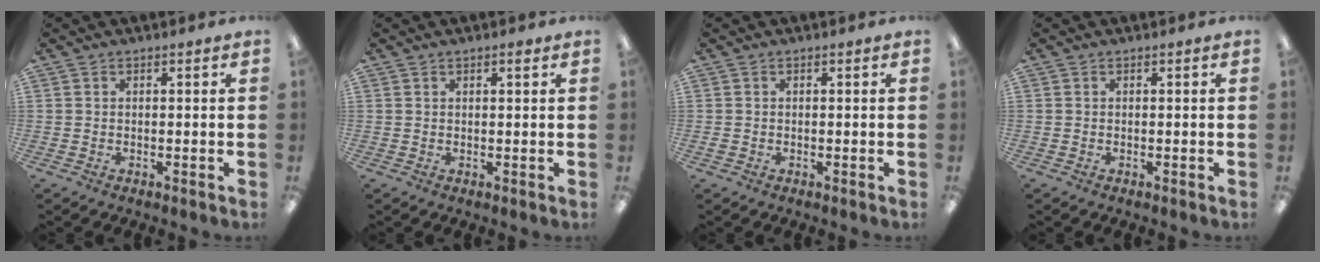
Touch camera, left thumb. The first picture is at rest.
{"total": 1.2, "force": [0.9, 0.3, 0.7], "torque": [-0.007, -0.003, 0.013]}
{"total": 0.8, "force": [-0.1, 0.7, 0.4], "torque": [-0.007, 0.004, -0.004]}
{"total": 0.0}